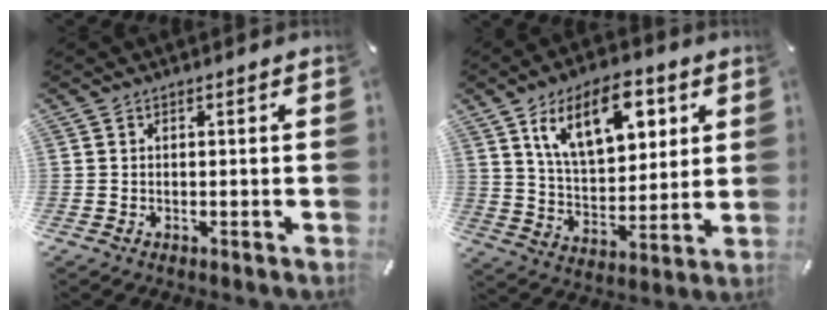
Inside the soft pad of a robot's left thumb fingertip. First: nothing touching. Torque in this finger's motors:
{"motor_torque": [2.35, 2.34, 1.39, -1.38, 0.49]}